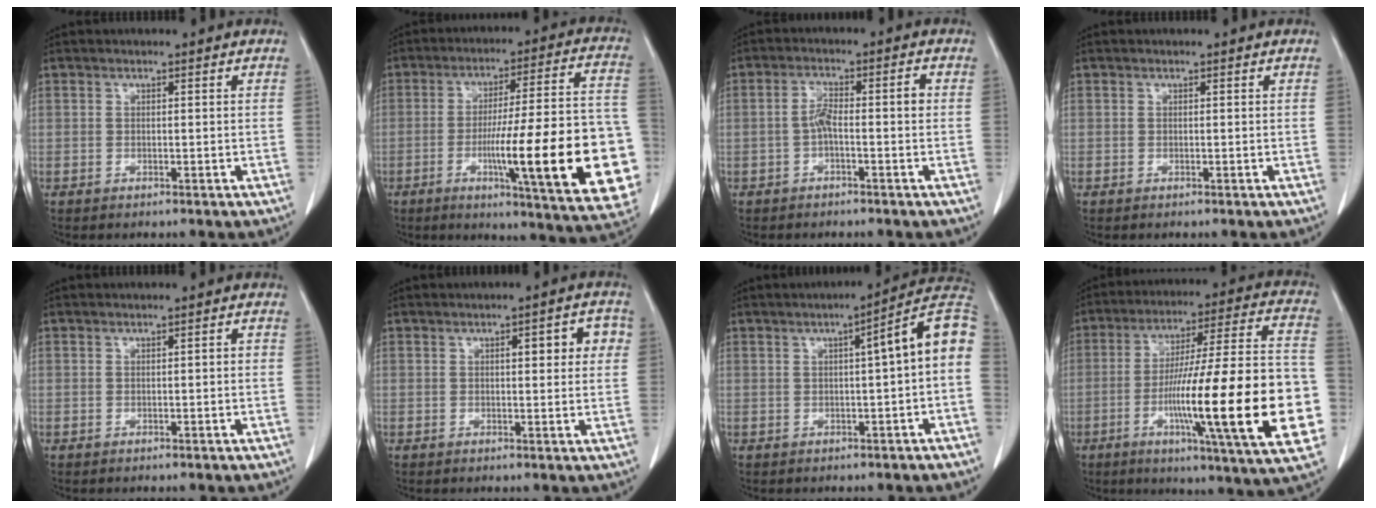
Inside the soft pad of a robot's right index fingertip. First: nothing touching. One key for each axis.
{"total": 25.2, "fx": -6.2, "fy": 2.7, "fz": 24.2, "tx": -0.257, "ty": 0.006, "tz": -0.080}
{"total": 4.3, "fx": -0.7, "fy": 1.0, "fz": 4.1, "tx": -0.078, "ty": 0.017, "tz": -0.012}
{"total": 0.0}
{"total": 0.7, "fx": -0.1, "fy": 0.2, "fz": 0.7, "tx": -0.009, "ty": 0.003, "tz": -0.001}
{"total": 5.2, "fx": 1.3, "fy": 1.6, "fz": 4.8, "tx": -0.059, "ty": 0.018, "tz": 0.013}
{"total": 9.2, "fx": 1.0, "fy": 0.5, "fz": 9.1, "tx": -0.115, "ty": 0.031, "tz": 0.004}
{"total": 28.1, "fx": -6.4, "fy": 1.9, "fz": 27.3, "tx": -0.363, "ty": -0.006, "tz": -0.104}